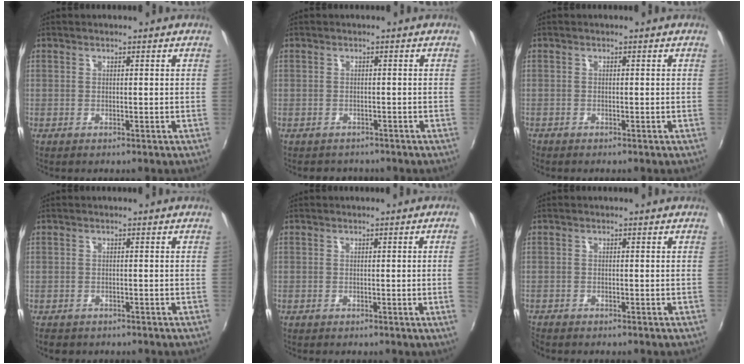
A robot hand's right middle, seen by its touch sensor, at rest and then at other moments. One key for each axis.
{"total": 2.4, "fx": -2.0, "fy": 1.4, "fz": 0.1, "tx": -0.009, "ty": -0.005, "tz": -0.029}
{"total": 0.7, "fx": -0.6, "fy": 0.3, "fz": 0.0, "tx": -0.003, "ty": -0.002, "tz": -0.015}
{"total": 2.7, "fx": -2.1, "fy": 1.5, "fz": 0.9, "tx": -0.025, "ty": -0.009, "tz": -0.032}
{"total": 2.6, "fx": -0.1, "fy": -1.6, "fz": 2.1, "tx": -0.028, "ty": -0.015, "tz": 0.005}
{"total": 1.6, "fx": -1.5, "fy": 0.4, "fz": 0.2, "tx": -0.010, "ty": -0.008, "tz": -0.032}